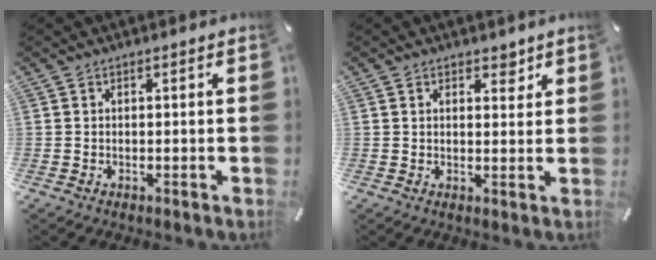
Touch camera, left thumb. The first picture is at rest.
{"total": 3.1, "force": [1.9, 1.8, 1.5], "torque": [-0.010, -0.010, 0.029]}